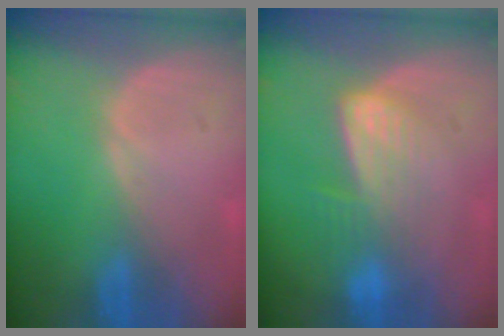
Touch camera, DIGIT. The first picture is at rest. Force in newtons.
{"total": 7.1, "press": 6.0, "slide": 3.9}